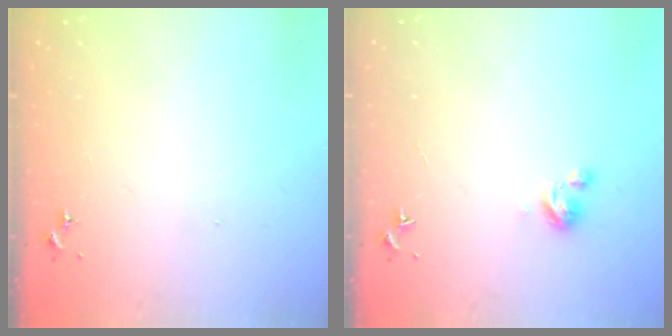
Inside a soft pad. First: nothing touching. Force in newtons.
{"total": 3.4, "press": 3.3, "slide": 0.3}